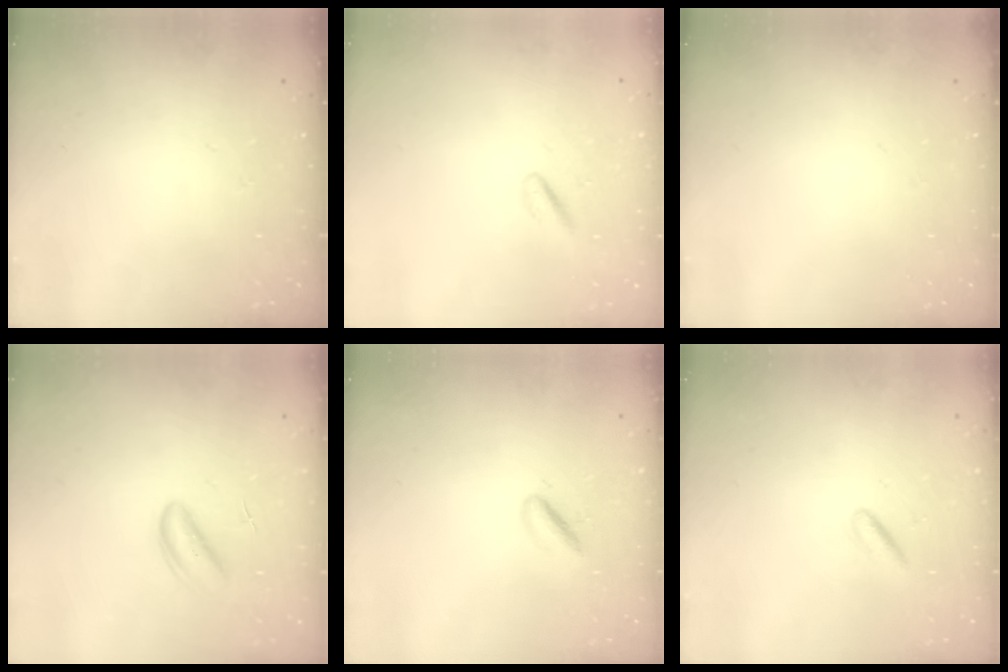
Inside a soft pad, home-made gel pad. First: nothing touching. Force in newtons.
{"total": 1.8, "press": 1.7, "slide": 0.4}
{"total": 0.0}
{"total": 2.7, "press": 2.6, "slide": 0.4}
{"total": 3.5, "press": 3.4, "slide": 1.0}
{"total": 1.2, "press": 1.1, "slide": 0.5}